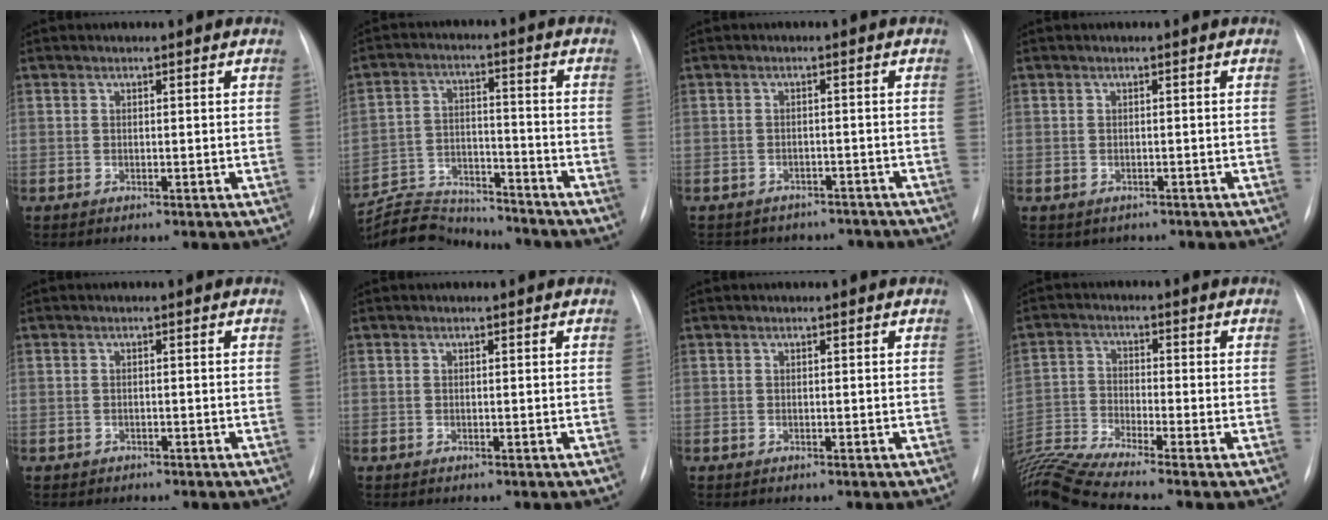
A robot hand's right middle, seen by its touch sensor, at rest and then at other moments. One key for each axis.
{"total": 9.9, "fx": -9.8, "fy": 1.6, "fz": 0.8, "tx": -0.020, "ty": 0.017, "tz": -0.168}
{"total": 9.4, "fx": -8.3, "fy": 4.3, "fz": 1.2, "tx": -0.016, "ty": 0.017, "tz": -0.091}
{"total": 1.7, "fx": -1.2, "fy": 1.2, "fz": 0.1, "tx": -0.004, "ty": 0.004, "tz": -0.013}
{"total": 0.9, "fx": -0.6, "fy": 0.7, "fz": 0.0, "tx": -0.008, "ty": 0.003, "tz": -0.010}
{"total": 0.0}
{"total": 0.0}
{"total": 10.8, "fx": -9.5, "fy": -2.2, "fz": 4.6, "tx": -0.100, "ty": -0.012, "tz": -0.178}